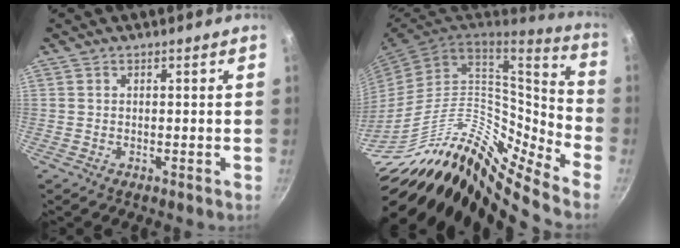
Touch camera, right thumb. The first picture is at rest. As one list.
[{"total": 26.8, "force": [-14.3, 9.9, 20.3], "torque": [-0.277, 0.064, -0.258]}]